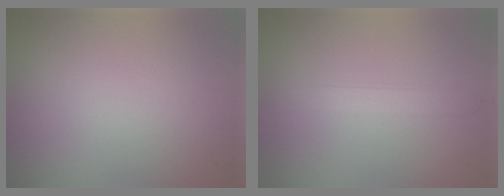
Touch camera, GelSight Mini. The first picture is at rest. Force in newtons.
{"total": 1.8, "press": 1.8, "slide": 0.1}